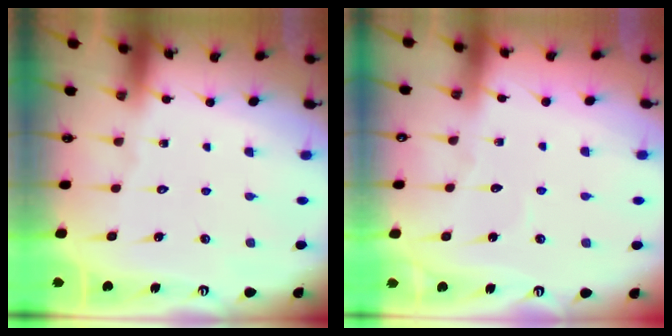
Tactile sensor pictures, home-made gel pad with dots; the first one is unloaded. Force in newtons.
{"total": 2.6, "press": 2.6, "slide": 0.3}